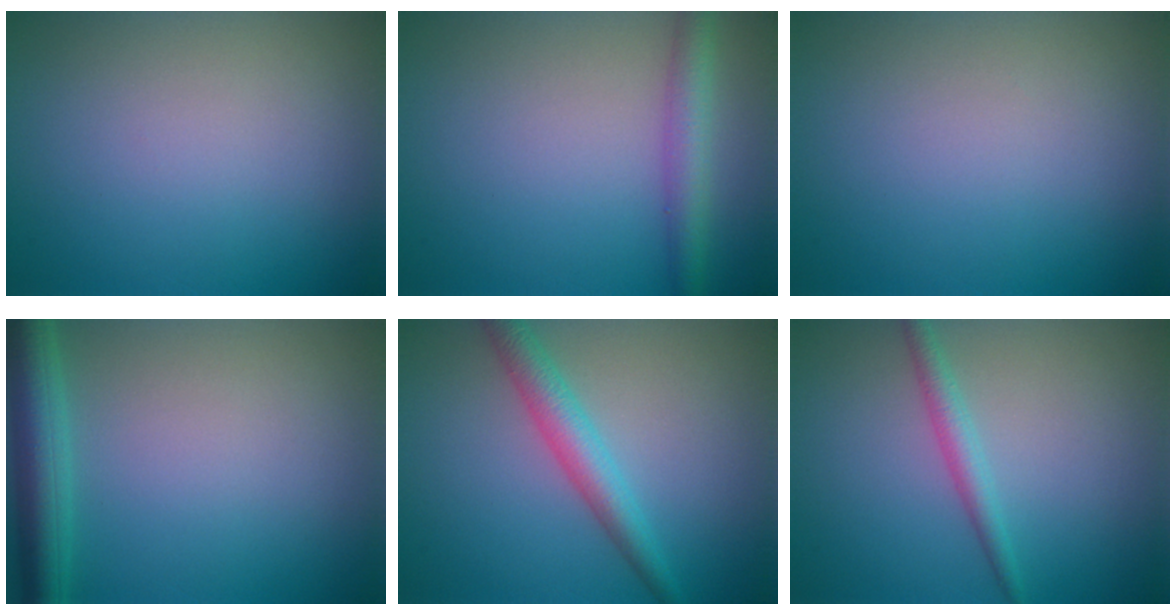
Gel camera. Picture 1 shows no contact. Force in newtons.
{"total": 3.1, "press": 3.1, "slide": 0.1}
{"total": 0.0}
{"total": 4.5, "press": 4.5, "slide": 0.3}
{"total": 3.6, "press": 3.6, "slide": 0.1}
{"total": 2.1, "press": 2.1, "slide": 0.1}